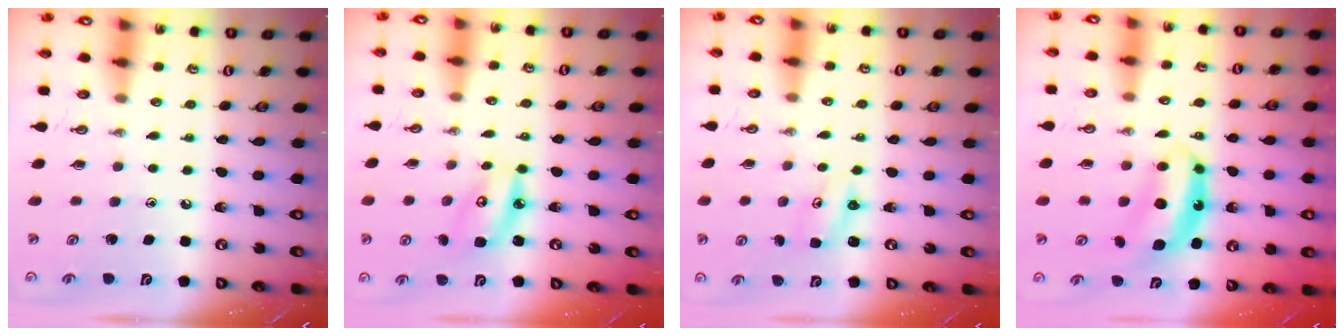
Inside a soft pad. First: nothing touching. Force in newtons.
{"total": 6.5, "press": 6.5, "slide": 0.5}
{"total": 2.8, "press": 2.8, "slide": 0.3}
{"total": 7.8, "press": 7.8, "slide": 0.5}